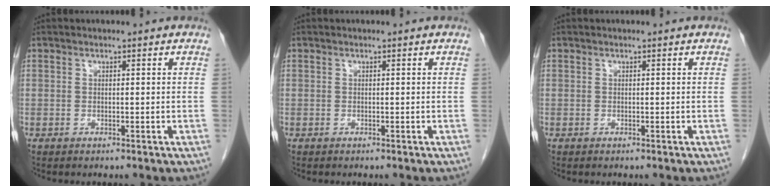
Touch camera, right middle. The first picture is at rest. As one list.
[{"total": 0.0}, {"total": 0.0}]